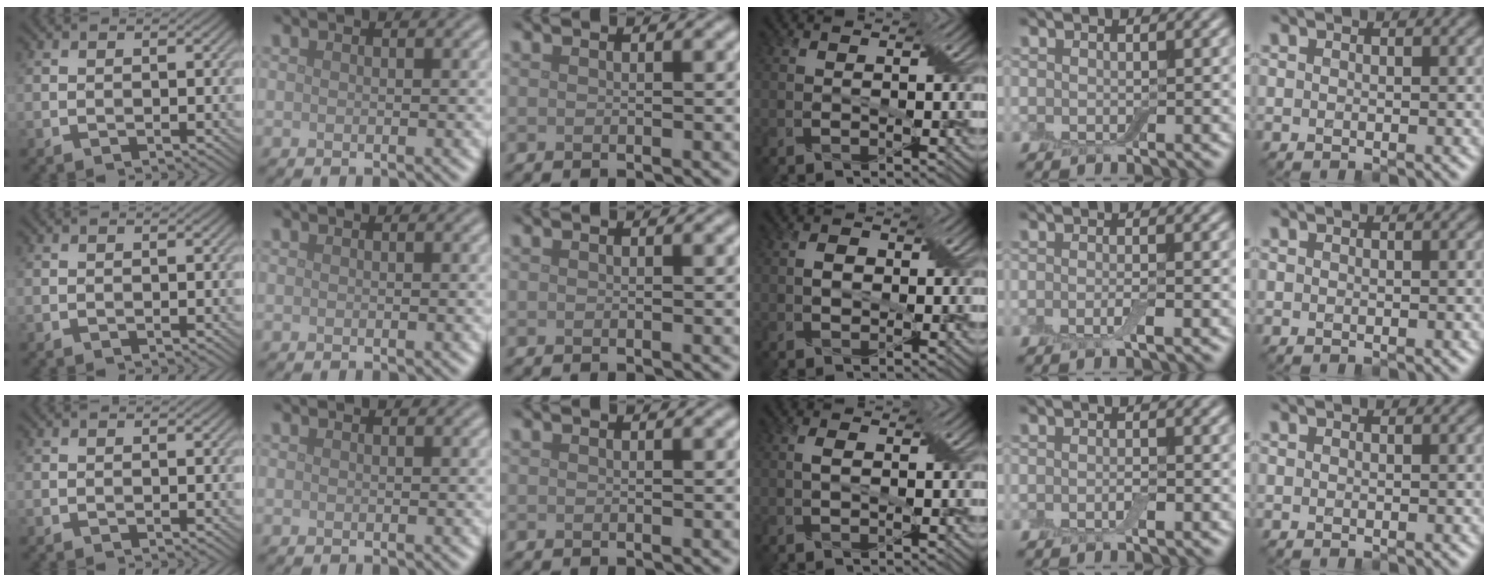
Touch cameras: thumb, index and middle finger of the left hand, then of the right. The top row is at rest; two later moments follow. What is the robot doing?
{"motion": "fold", "object": "bandage"}